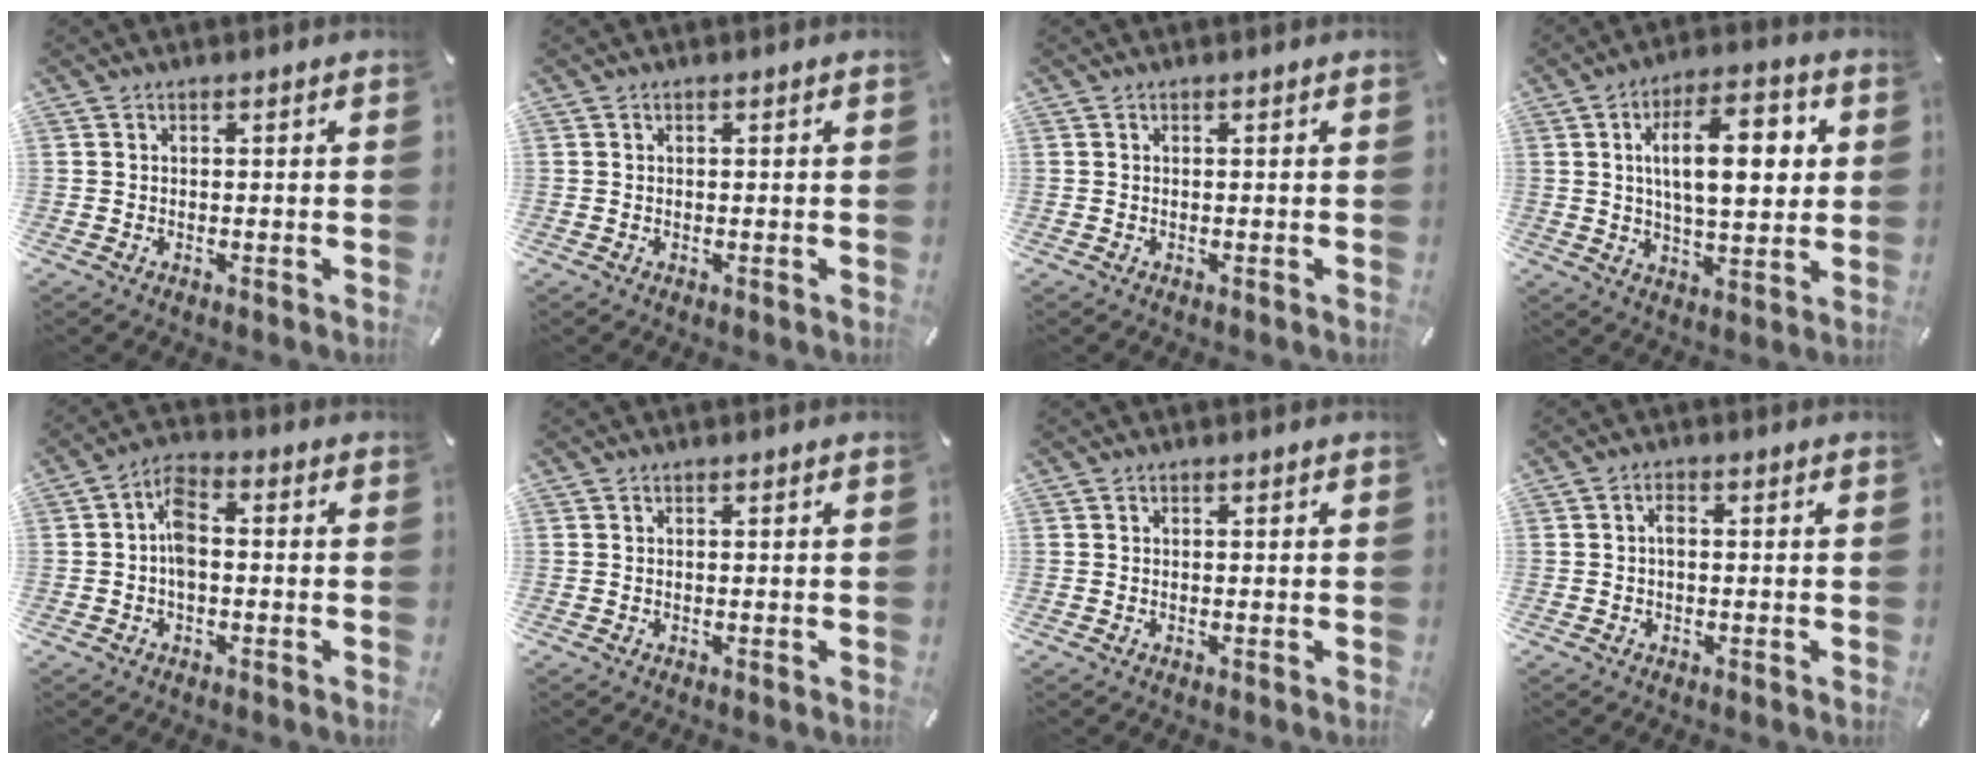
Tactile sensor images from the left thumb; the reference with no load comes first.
{"total": 0.0}
{"total": 0.0}
{"total": 15.8, "force": [3.6, 7.4, 13.4], "torque": [-0.204, 0.003, 0.051]}
{"total": 6.5, "force": [-0.8, 3.7, 5.3], "torque": [-0.106, 0.014, -0.015]}
{"total": 0.0}
{"total": 0.0}
{"total": 1.8, "force": [-0.1, 0.8, 1.6], "torque": [-0.032, 0.005, -0.005]}